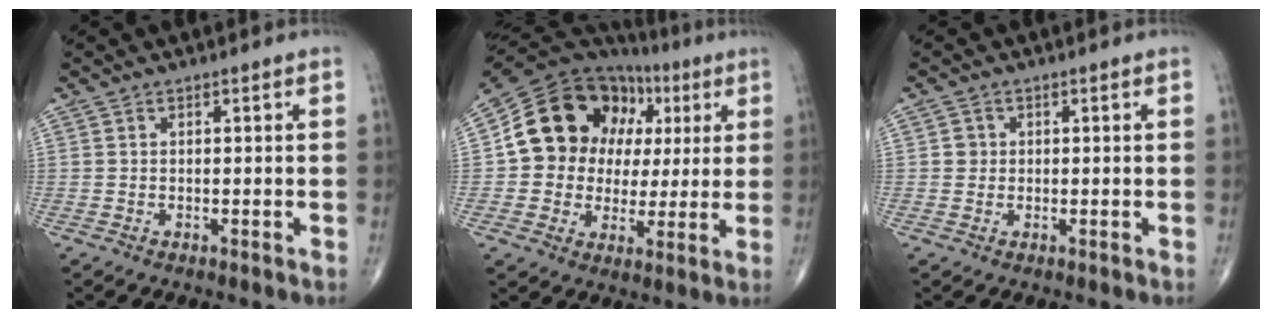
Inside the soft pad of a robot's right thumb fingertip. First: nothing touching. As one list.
[{"total": 19.9, "force": [4.4, 16.4, 10.3], "torque": [-0.117, 0.037, 0.081]}, {"total": 1.7, "force": [0.2, 1.6, 0.4], "torque": [0.002, 0.003, 0.001]}]